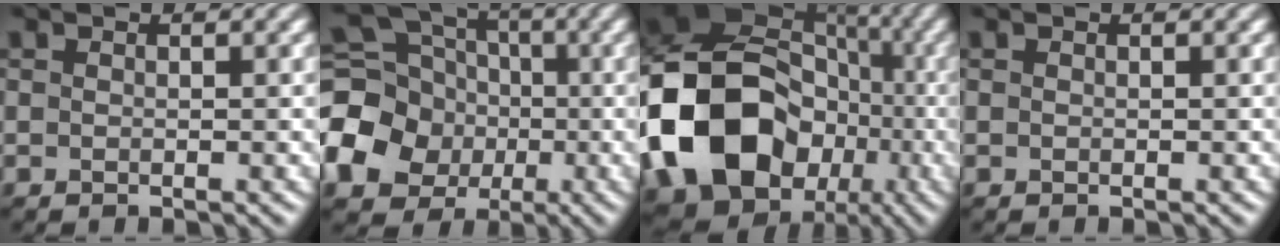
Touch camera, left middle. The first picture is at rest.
{"total": 11.6, "force": [-2.3, 9.9, 5.5], "torque": [-0.139, -0.018, -0.060]}
{"total": 20.4, "force": [-5.3, 17.3, 9.5], "torque": [-0.180, -0.015, -0.122]}
{"total": 0.0}